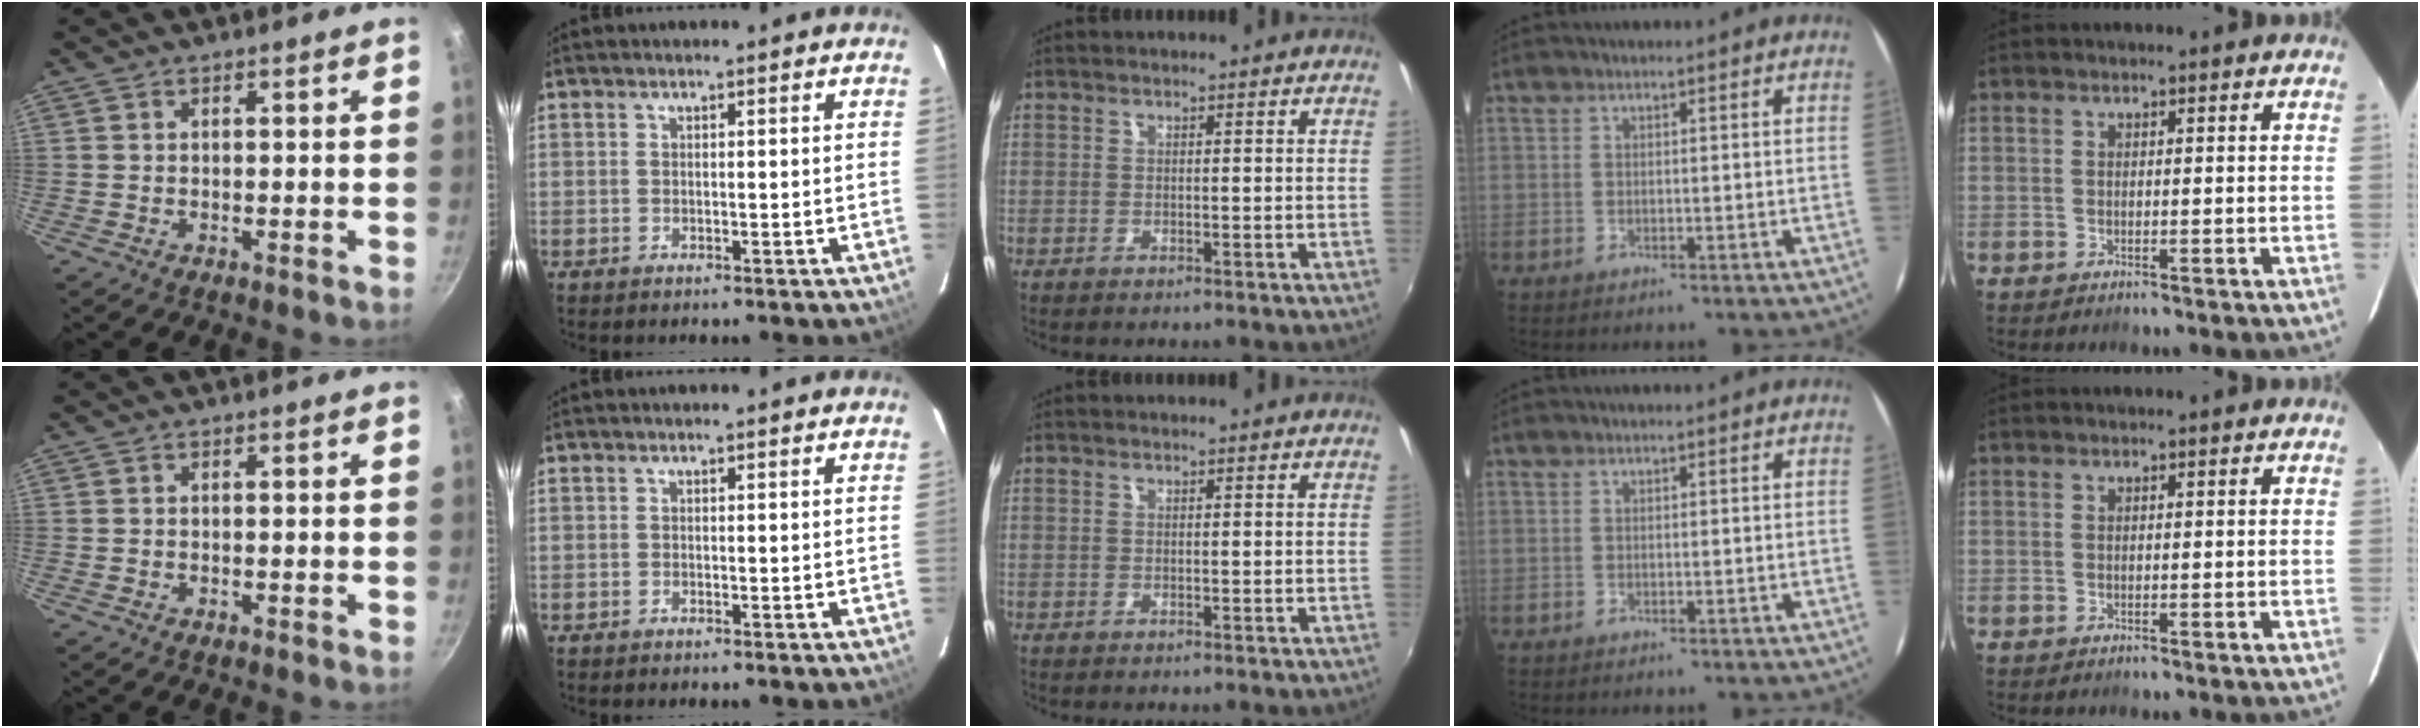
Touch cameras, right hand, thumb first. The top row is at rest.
{}